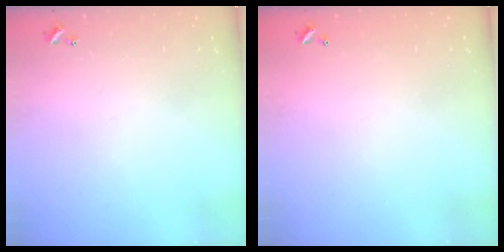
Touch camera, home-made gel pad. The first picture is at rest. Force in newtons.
{"total": 2.8, "press": 2.8, "slide": 0.1}